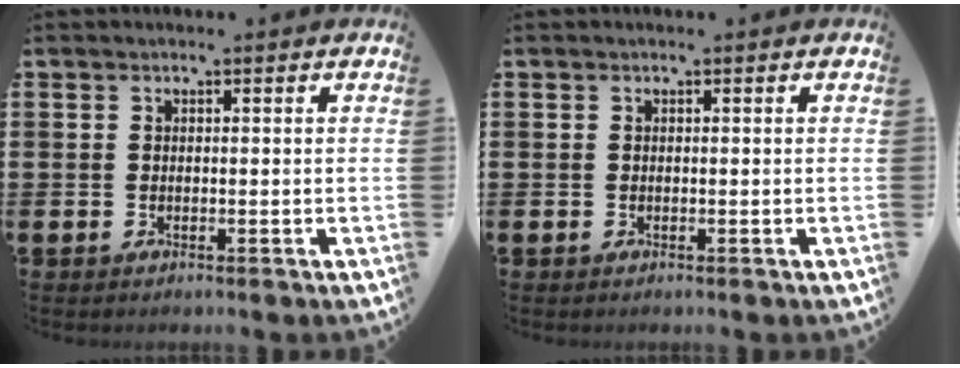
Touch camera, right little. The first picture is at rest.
{"total": 0.0}